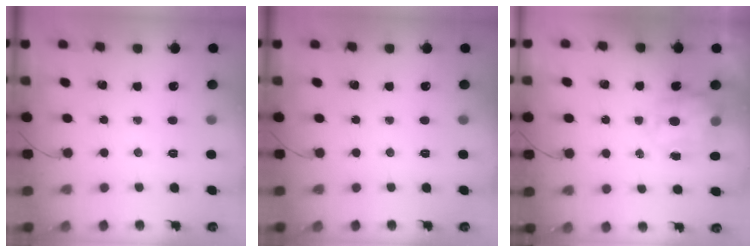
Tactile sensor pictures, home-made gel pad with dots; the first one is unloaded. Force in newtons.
{"total": 0.0}
{"total": 10.1, "press": 10.0, "slide": 1.3}